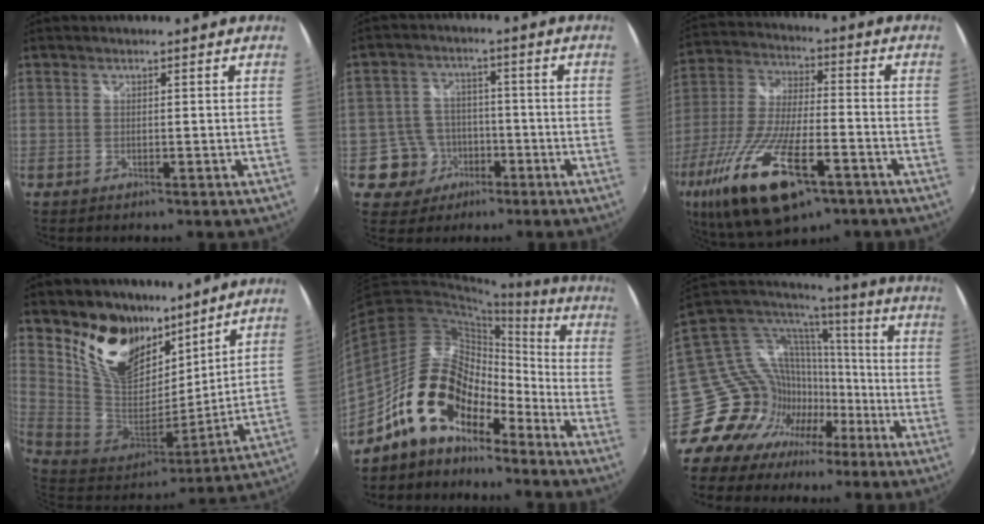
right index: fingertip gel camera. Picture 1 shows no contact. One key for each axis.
{"total": 7.9, "fx": -3.2, "fy": 7.1, "fz": 0.7, "tx": -0.034, "ty": 0.022, "tz": -0.046}
{"total": 23.9, "fx": -12.6, "fy": 8.6, "fz": 18.4, "tx": -0.383, "ty": -0.063, "tz": -0.224}
{"total": 20.1, "fx": 13.5, "fy": 11.4, "fz": 9.6, "tx": -0.203, "ty": 0.001, "tz": 0.258}
{"total": 16.5, "fx": -11.3, "fy": 8.3, "fz": 8.7, "tx": -0.161, "ty": 0.009, "tz": -0.207}
{"total": 23.3, "fx": -13.1, "fy": 16.9, "fz": 9.1, "tx": -0.209, "ty": 0.045, "tz": -0.213}